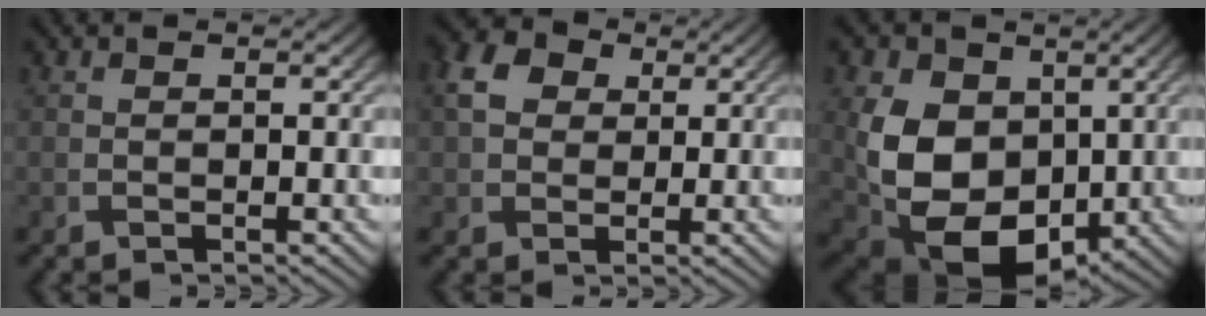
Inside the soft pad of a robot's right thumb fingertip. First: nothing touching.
{"total": 5.7, "force": [1.6, 4.5, 3.1], "torque": [-0.084, 0.013, 0.022]}
{"total": 14.1, "force": [0.1, 10.4, 9.5], "torque": [-0.212, -0.022, 0.001]}